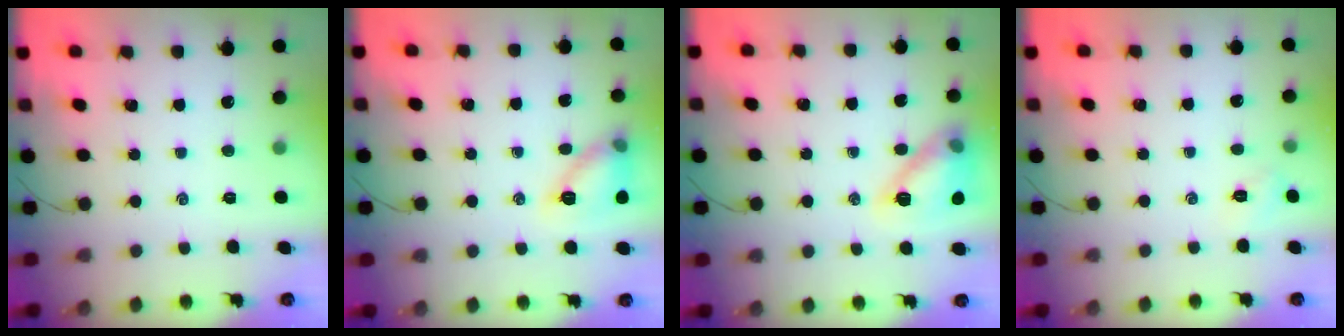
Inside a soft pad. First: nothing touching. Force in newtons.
{"total": 11.9, "press": 11.9, "slide": 0.6}
{"total": 14.2, "press": 14.1, "slide": 1.3}
{"total": 3.0, "press": 2.9, "slide": 0.8}